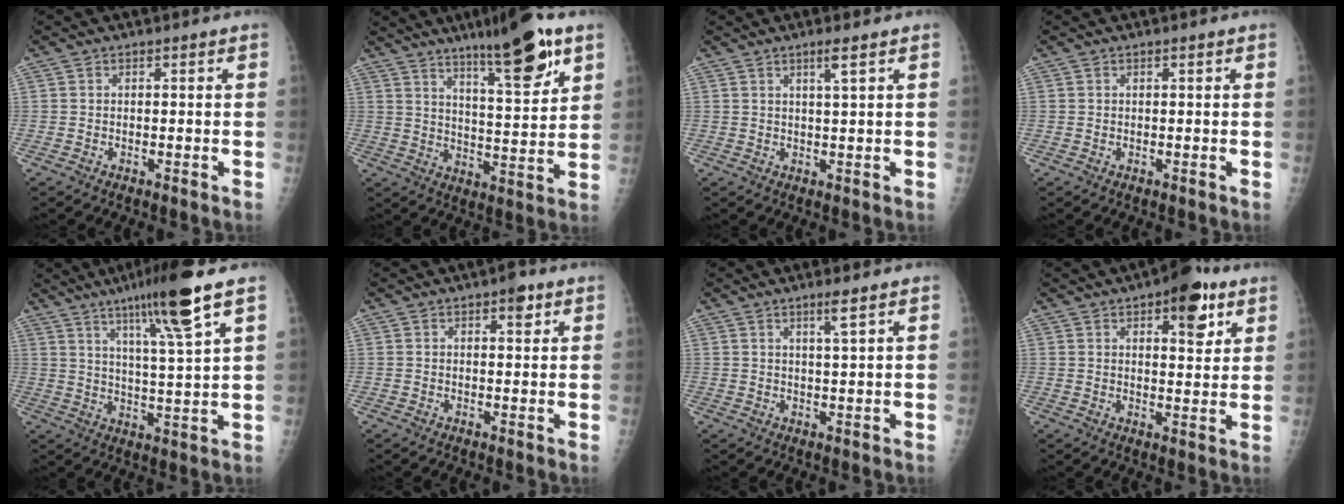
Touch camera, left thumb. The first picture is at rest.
{"total": 14.4, "force": [8.9, 2.5, 11.1], "torque": [-0.158, -0.047, 0.141]}
{"total": 2.6, "force": [1.5, -0.3, 2.2], "torque": [-0.043, -0.010, 0.028]}
{"total": 0.0}
{"total": 12.9, "force": [7.7, -0.1, 10.4], "torque": [-0.175, -0.035, 0.130]}
{"total": 2.8, "force": [1.6, 1.1, 2.0], "torque": [-0.018, -0.004, 0.018]}
{"total": 3.0, "force": [1.7, -0.3, 2.4], "torque": [-0.047, -0.014, 0.034]}
{"total": 9.5, "force": [5.0, 4.0, 7.0], "torque": [-0.069, -0.019, 0.064]}